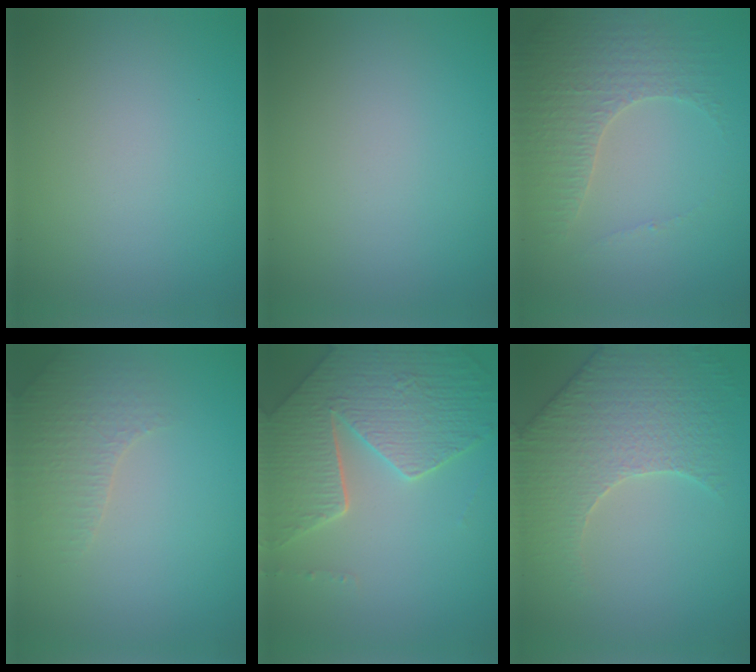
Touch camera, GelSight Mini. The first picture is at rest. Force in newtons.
{"total": 0.0}
{"total": 3.3, "press": 3.3, "slide": 0.6}
{"total": 2.6, "press": 2.5, "slide": 0.5}
{"total": 7.6, "press": 5.7, "slide": 5.1}
{"total": 4.9, "press": 4.8, "slide": 1.3}